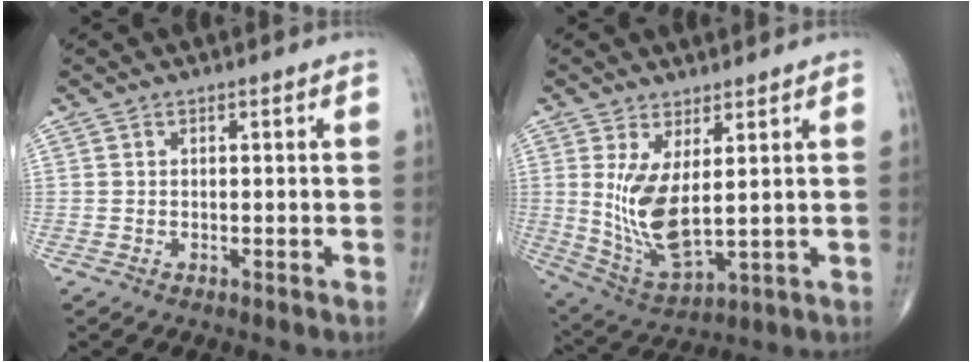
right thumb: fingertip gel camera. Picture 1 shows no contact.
{"total": 10.7, "force": [1.9, 4.2, 9.7], "torque": [-0.195, -0.031, 0.054]}